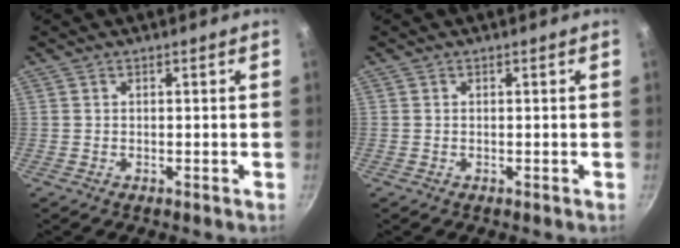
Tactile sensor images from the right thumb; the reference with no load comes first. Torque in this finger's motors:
{"motor_torque": [0.21, 0.12, 0.09, 0.41, 0.05]}